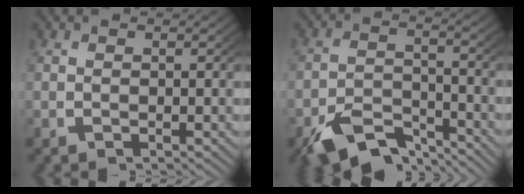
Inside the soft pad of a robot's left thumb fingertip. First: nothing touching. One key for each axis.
{"total": 7.4, "fx": -5.5, "fy": 3.2, "fz": 3.8, "tx": -0.064, "ty": -0.022, "tz": -0.091}